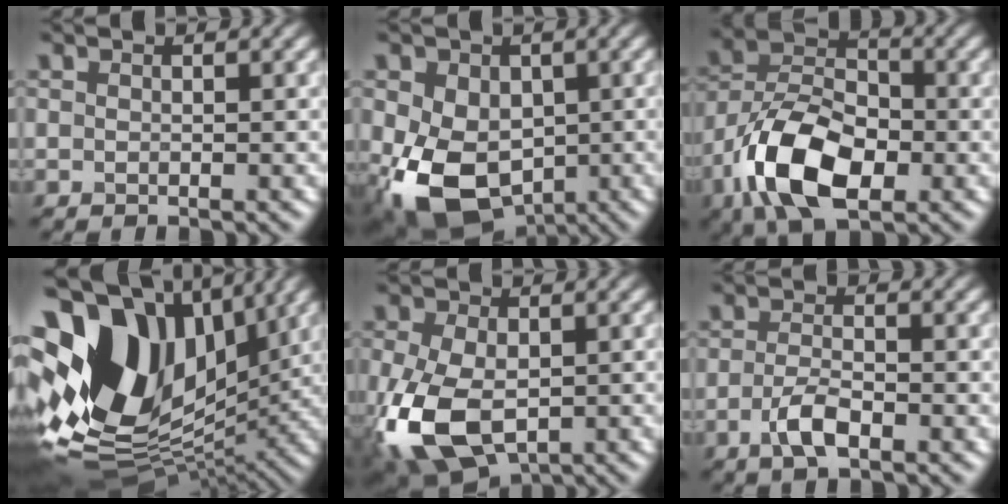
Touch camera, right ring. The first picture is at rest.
{"total": 10.0, "force": [-2.4, 7.1, 6.5], "torque": [-0.134, -0.034, -0.033]}
{"total": 10.5, "force": [-4.5, 5.7, 7.6], "torque": [-0.155, 0.001, -0.090]}
{"total": 16.7, "force": [4.1, 10.8, 12.1], "torque": [-0.250, 0.015, 0.072]}
{"total": 9.5, "force": [-2.6, 5.9, 7.0], "torque": [-0.175, -0.025, -0.046]}
{"total": 2.8, "force": [-1.2, 1.0, 2.3], "torque": [-0.053, -0.002, -0.028]}